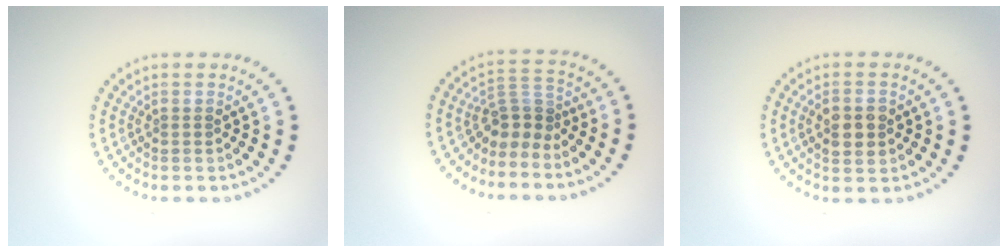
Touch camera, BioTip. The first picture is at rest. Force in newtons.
{"total": 2.8, "press": 1.8, "slide": 2.1}
{"total": 2.9, "press": 2.9, "slide": 0.2}